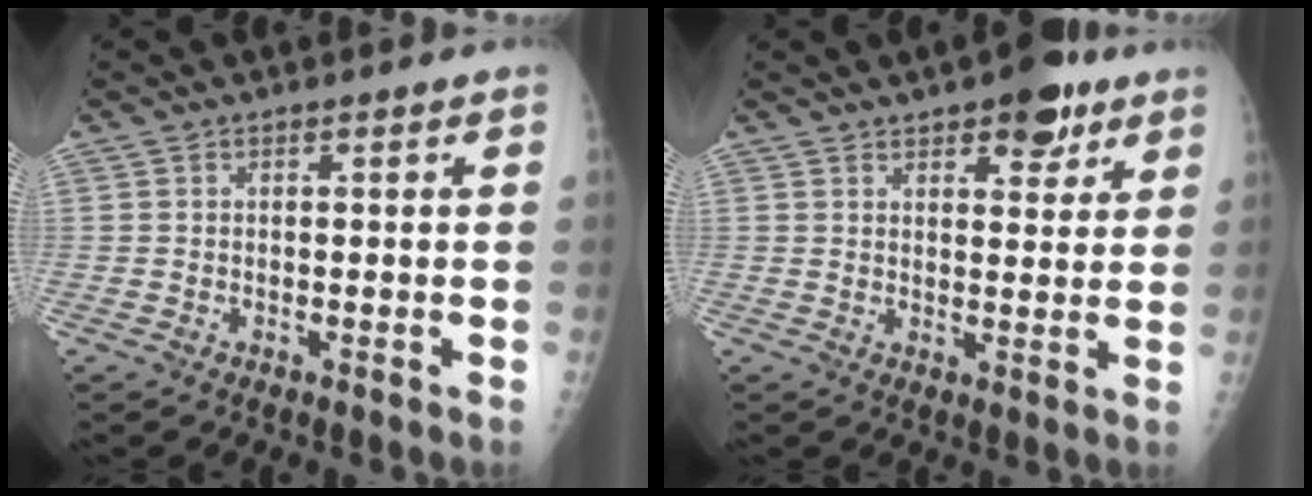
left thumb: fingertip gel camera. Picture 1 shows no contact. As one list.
[{"total": 8.2, "force": [5.0, 3.8, 5.3], "torque": [-0.042, -0.021, 0.065]}]